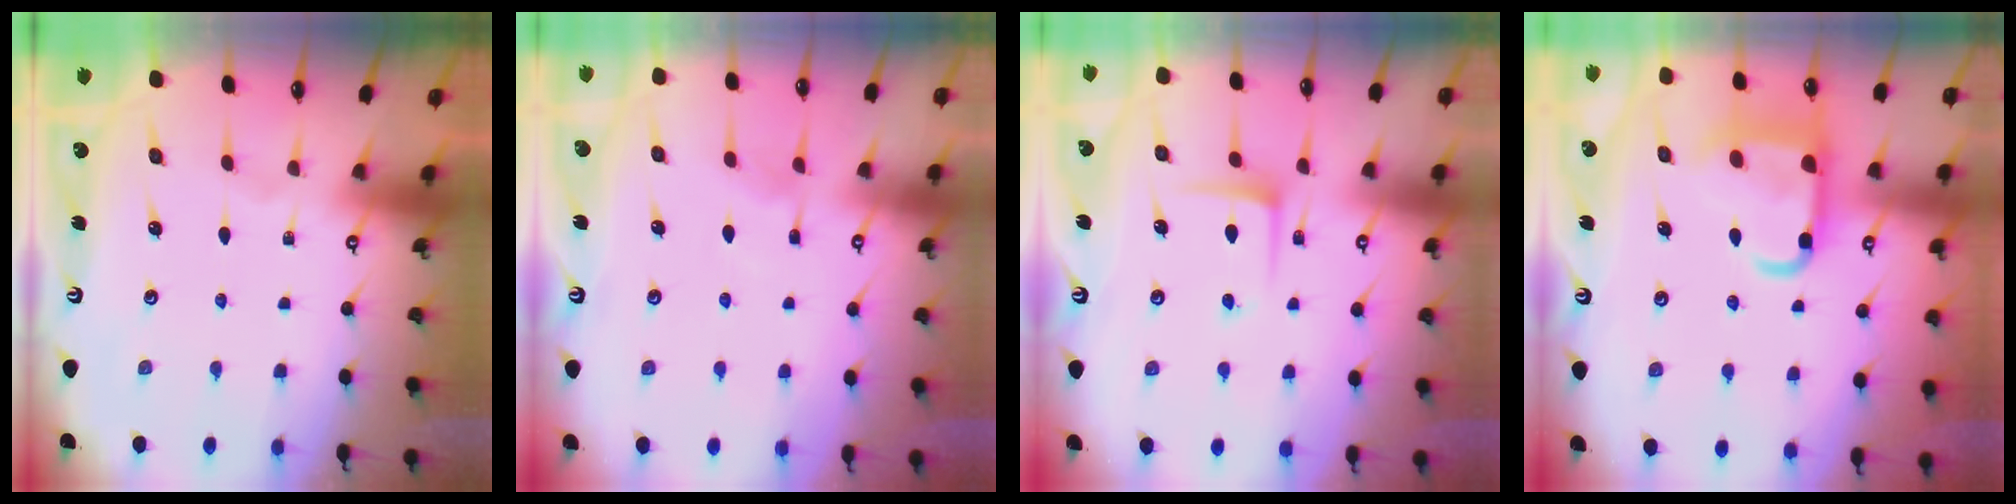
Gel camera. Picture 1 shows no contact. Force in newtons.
{"total": 5.1, "press": 5.1, "slide": 0.6}
{"total": 6.6, "press": 6.6, "slide": 0.6}
{"total": 13.2, "press": 13.2, "slide": 1.6}